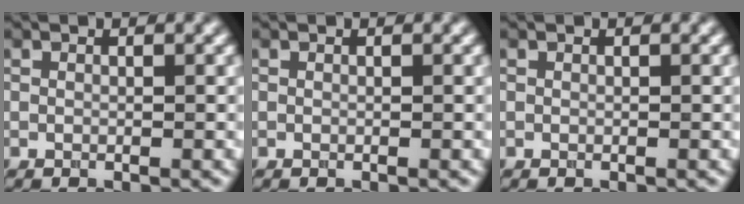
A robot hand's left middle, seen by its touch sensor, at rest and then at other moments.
{"total": 0.0}
{"total": 0.0}